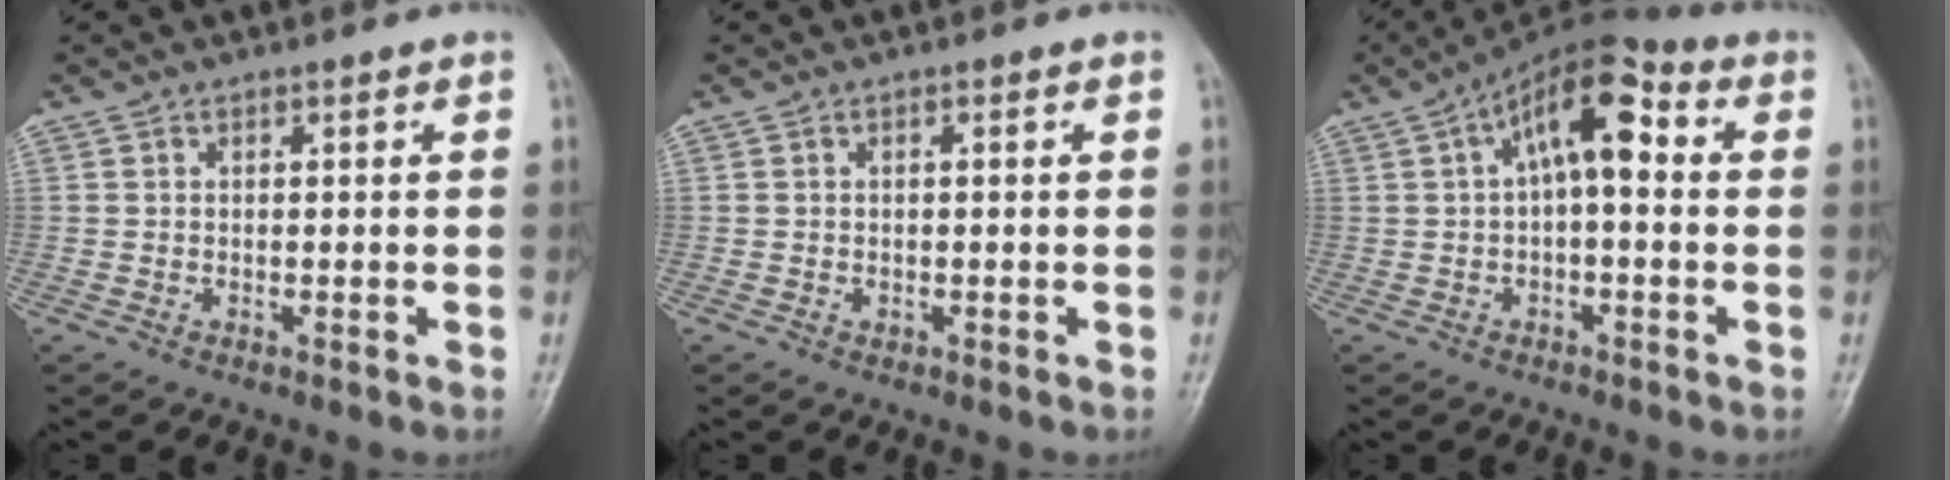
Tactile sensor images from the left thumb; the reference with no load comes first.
{"total": 0.6, "force": [-0.1, 0.4, 0.4], "torque": [-0.005, 0.002, 0.000]}
{"total": 11.4, "force": [2.2, 5.1, 10.0], "torque": [-0.149, 0.038, 0.023]}